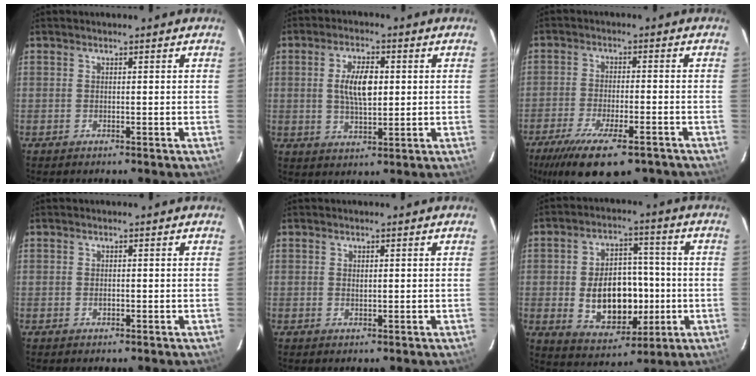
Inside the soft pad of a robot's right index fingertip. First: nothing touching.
{"total": 7.5, "force": [1.0, 3.3, 6.7], "torque": [-0.124, 0.005, 0.021]}
{"total": 16.2, "force": [-11.5, 4.7, 10.3], "torque": [-0.209, -0.050, -0.182]}
{"total": 0.9, "force": [-0.2, 0.8, 0.4], "torque": [-0.006, 0.000, -0.002]}
{"total": 1.0, "force": [0.3, 0.5, 0.8], "torque": [-0.013, 0.002, 0.005]}
{"total": 14.3, "force": [-2.0, 9.7, 10.4], "torque": [-0.202, 0.014, -0.006]}